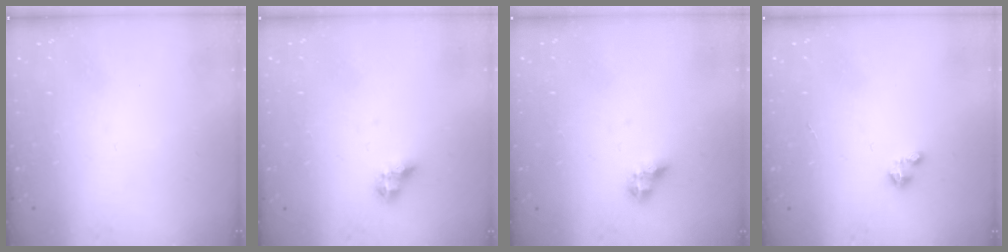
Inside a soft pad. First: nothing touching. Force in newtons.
{"total": 6.4, "press": 6.3, "slide": 0.5}
{"total": 6.4, "press": 6.3, "slide": 0.5}
{"total": 1.2, "press": 1.2, "slide": 0.2}